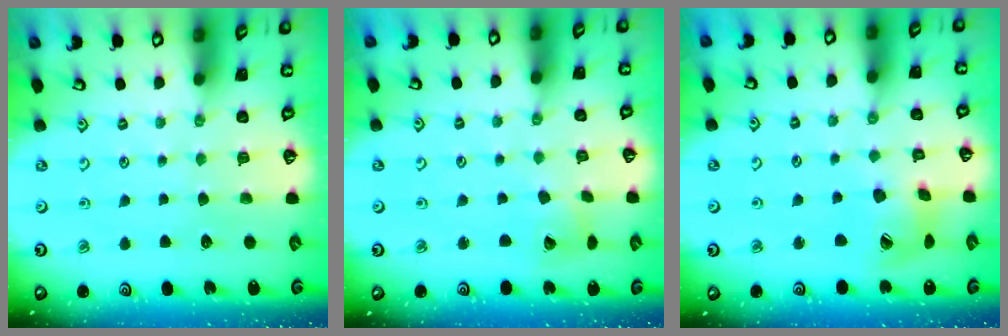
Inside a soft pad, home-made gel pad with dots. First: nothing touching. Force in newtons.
{"total": 6.4, "press": 6.4, "slide": 0.9}
{"total": 11.8, "press": 11.7, "slide": 1.4}